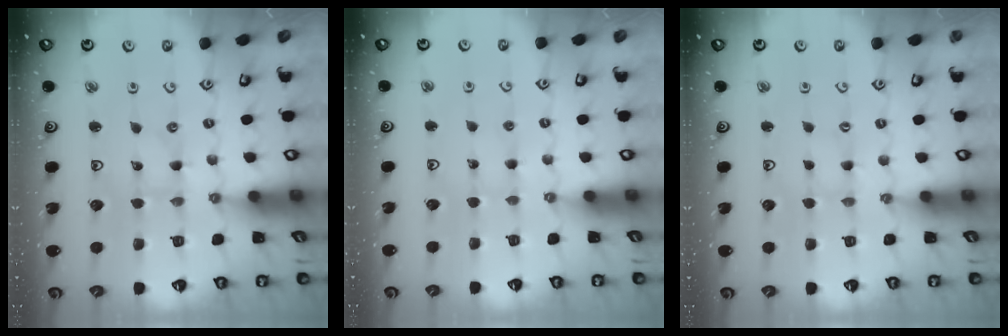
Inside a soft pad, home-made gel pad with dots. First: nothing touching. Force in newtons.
{"total": 2.3, "press": 2.3, "slide": 0.3}
{"total": 0.0}